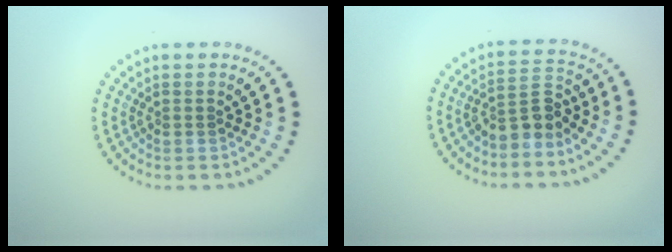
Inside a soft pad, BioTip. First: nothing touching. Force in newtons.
{"total": 3.1, "press": 2.7, "slide": 1.5}